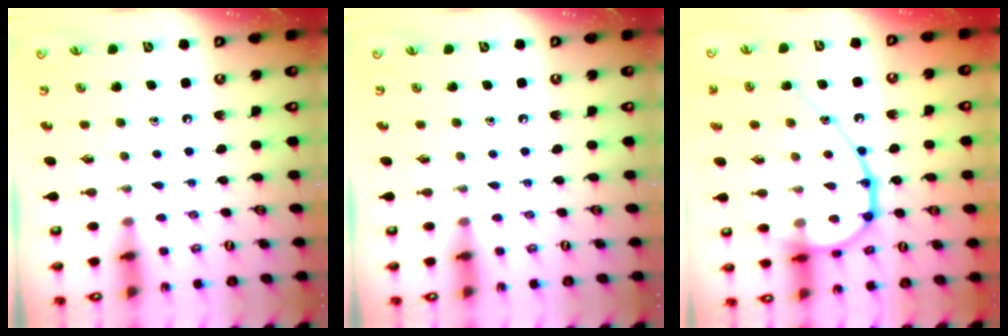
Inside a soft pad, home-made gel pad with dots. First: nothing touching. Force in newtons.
{"total": 0.0}
{"total": 18.1, "press": 18.0, "slide": 1.7}